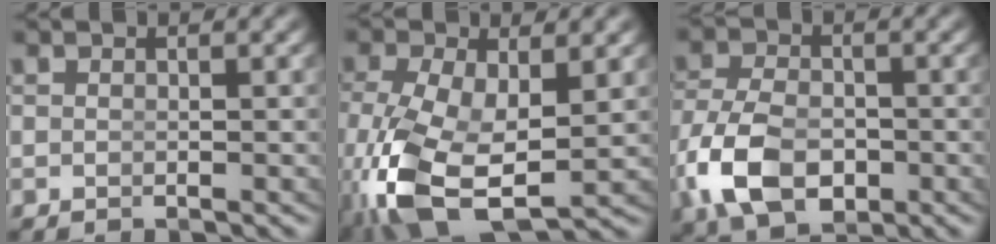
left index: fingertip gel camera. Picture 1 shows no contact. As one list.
[{"total": 9.4, "force": [-3.0, 5.3, 7.2], "torque": [-0.175, -0.063, -0.012]}, {"total": 7.1, "force": [-2.1, 4.9, 4.8], "torque": [-0.108, -0.035, -0.017]}]